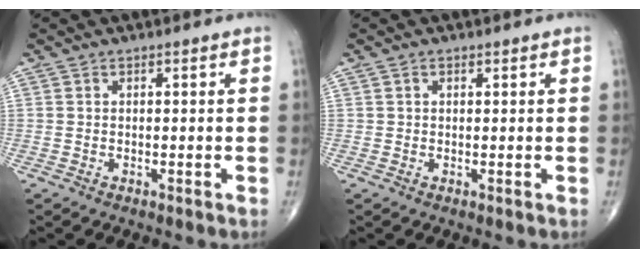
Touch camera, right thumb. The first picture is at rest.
{"total": 0.6, "force": [0.3, 0.4, 0.2], "torque": [0.001, -0.001, 0.004]}